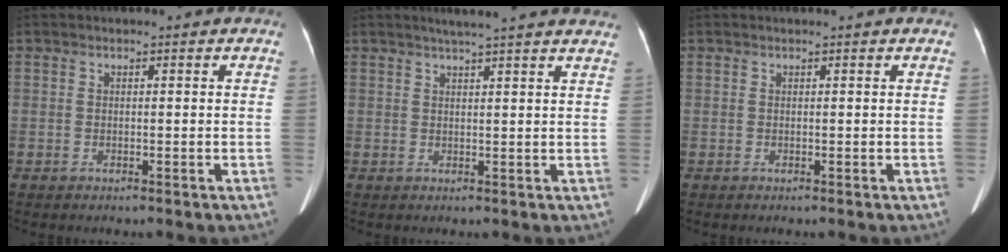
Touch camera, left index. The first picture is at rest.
{"total": 11.4, "force": [10.0, 0.1, 5.5], "torque": [-0.078, 0.020, 0.110]}
{"total": 0.8, "force": [0.8, 0.0, 0.3], "torque": [-0.005, 0.008, 0.011]}